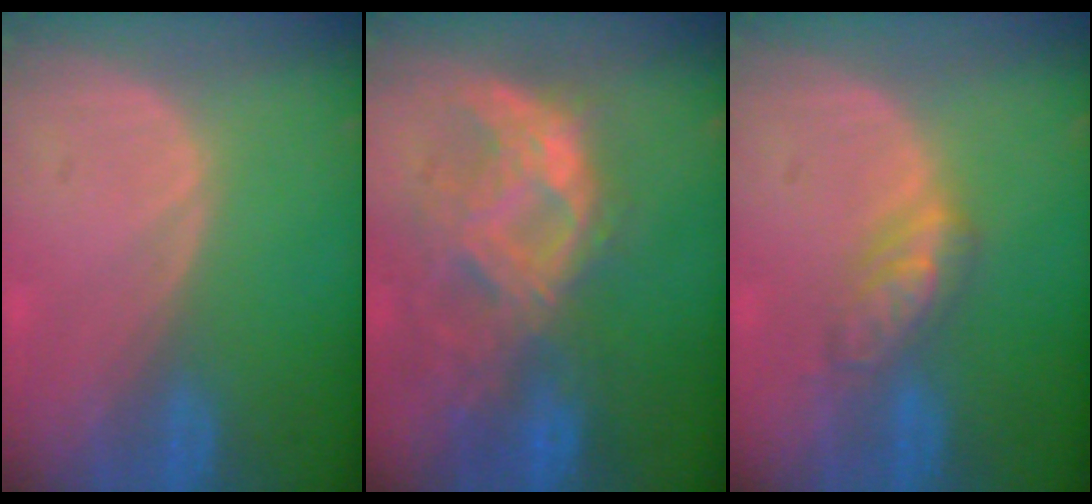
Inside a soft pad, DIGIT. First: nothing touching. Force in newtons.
{"total": 9.8, "press": 8.8, "slide": 4.2}
{"total": 4.7, "press": 4.5, "slide": 1.3}